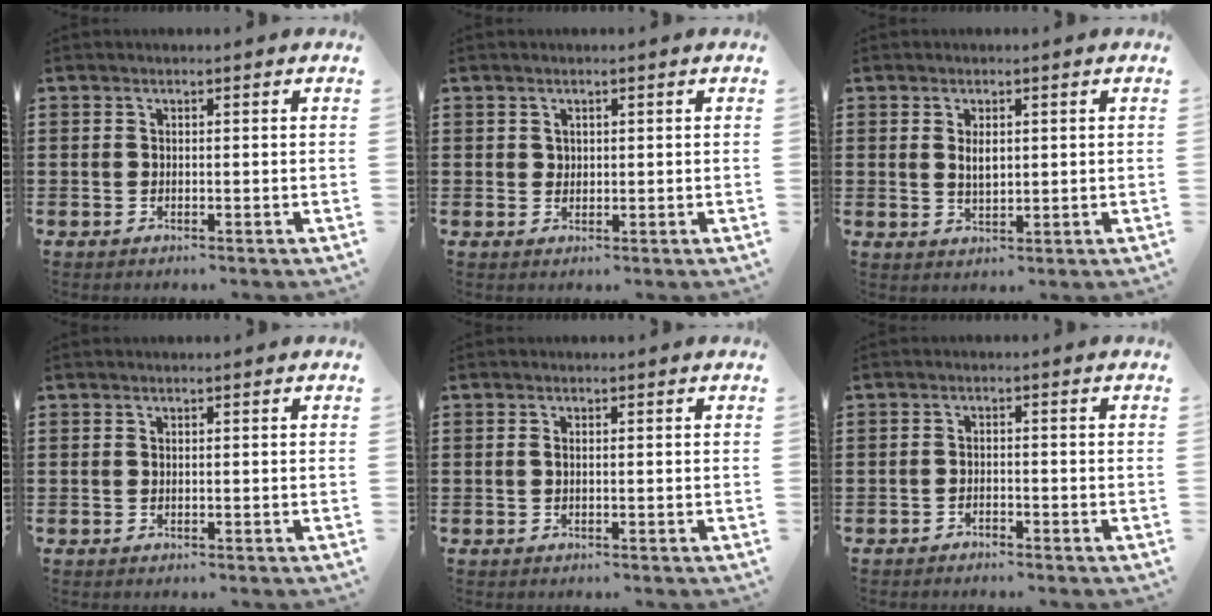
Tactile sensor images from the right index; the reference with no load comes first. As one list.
[{"total": 1.0, "force": [0.6, 0.8, 0.1], "torque": [-0.004, 0.003, 0.013]}, {"total": 2.6, "force": [0.6, 1.1, 2.2], "torque": [-0.038, 0.000, 0.008]}, {"total": 0.0}, {"total": 0.9, "force": [0.0, 0.5, 0.8], "torque": [-0.017, 0.002, -0.001]}, {"total": 1.3, "force": [-1.2, 0.2, 0.1], "torque": [-0.006, 0.004, -0.026]}]